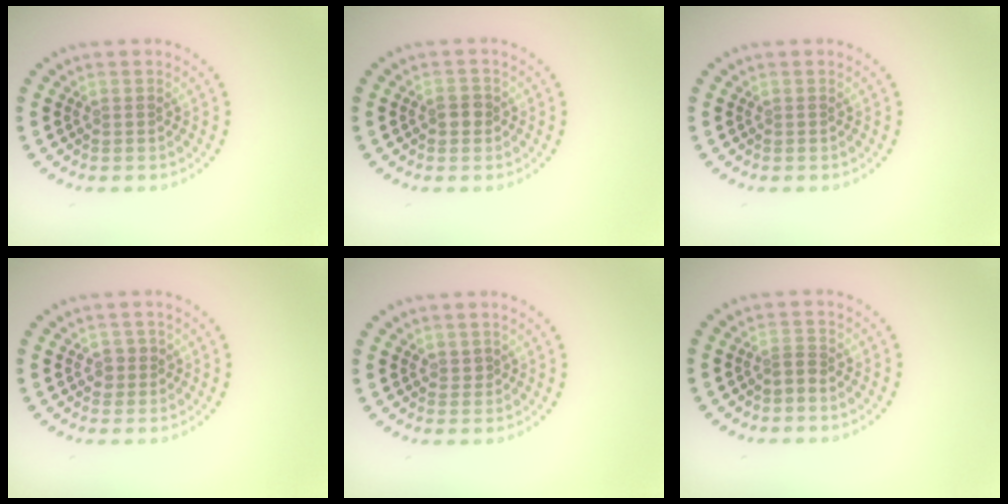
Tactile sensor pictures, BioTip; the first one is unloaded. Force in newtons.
{"total": 1.3, "press": 1.3, "slide": 0.2}
{"total": 0.0}
{"total": 1.4, "press": 1.2, "slide": 0.7}
{"total": 0.6, "press": 0.2, "slide": 0.6}
{"total": 0.9, "press": 0.5, "slide": 0.8}